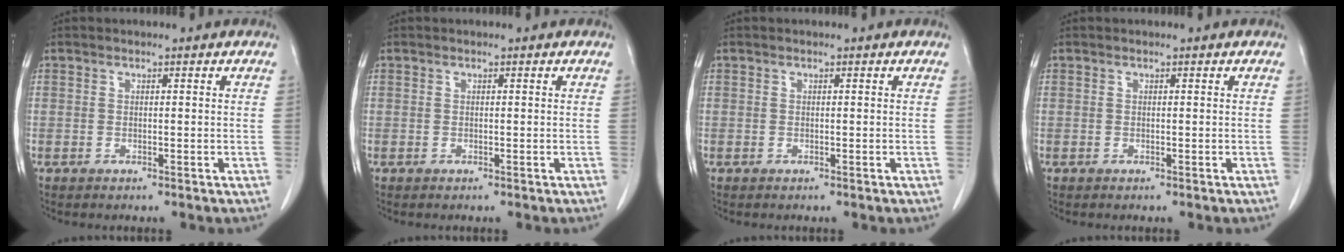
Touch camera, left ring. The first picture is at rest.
{"total": 0.0}
{"total": 0.0}
{"total": 0.0}